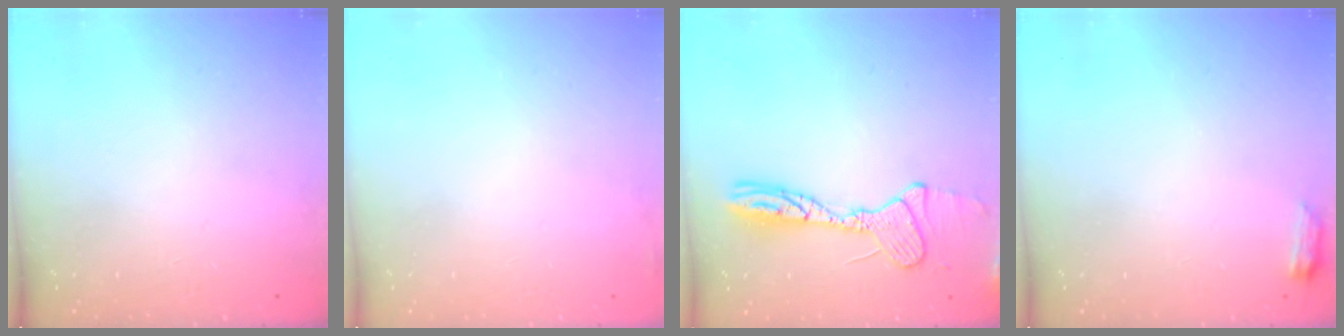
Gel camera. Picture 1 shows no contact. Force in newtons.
{"total": 2.9, "press": 2.4, "slide": 1.6}
{"total": 13.1, "press": 13.1, "slide": 0.3}
{"total": 3.3, "press": 3.2, "slide": 0.5}